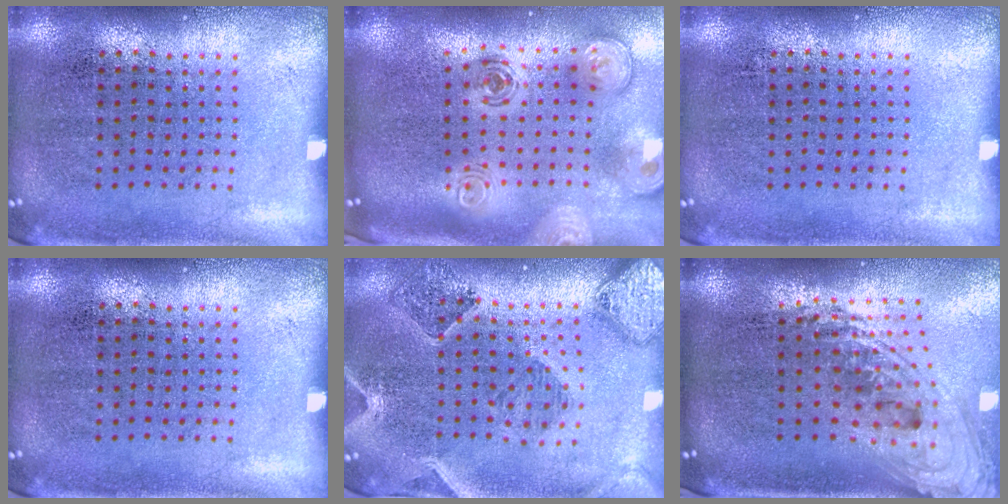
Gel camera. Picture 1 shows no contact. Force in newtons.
{"total": 2.9, "press": 2.0, "slide": 2.1}
{"total": 0.0}
{"total": 0.0}
{"total": 1.4, "press": 1.4, "slide": 0.4}
{"total": 2.4, "press": 1.7, "slide": 1.6}